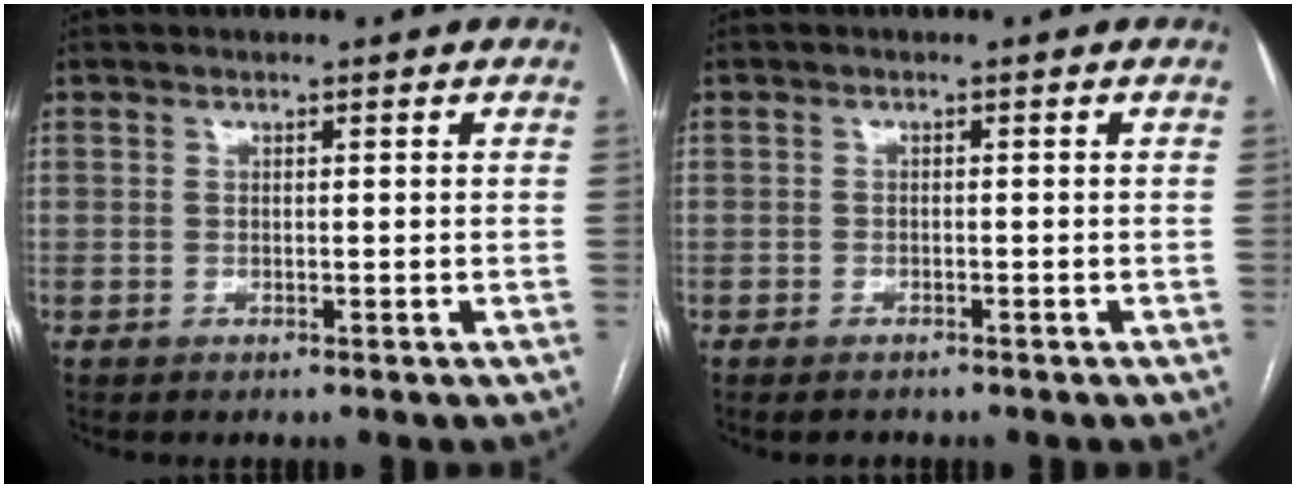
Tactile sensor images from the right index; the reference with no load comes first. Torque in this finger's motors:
{"motor_torque": [-0.12, -0.14, -0.03, -0.06]}